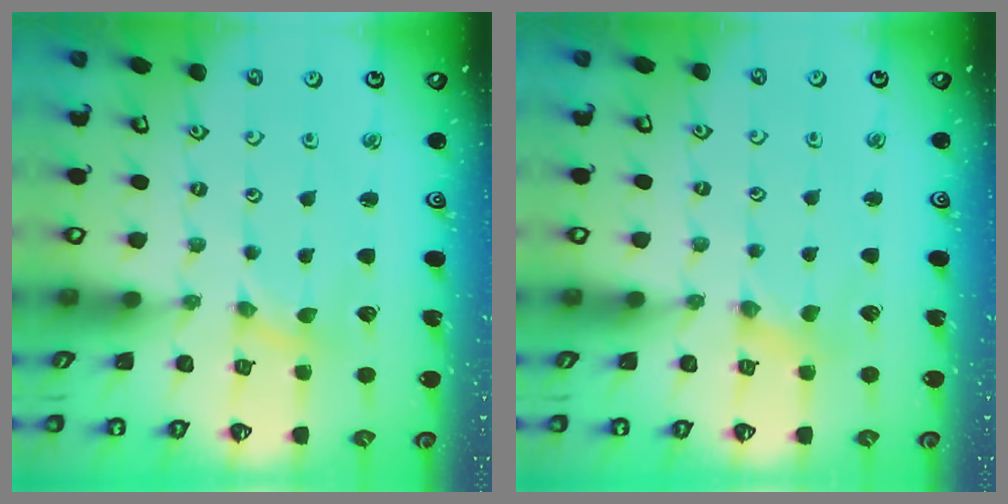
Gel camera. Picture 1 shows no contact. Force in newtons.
{"total": 0.9, "press": 0.9, "slide": 0.2}